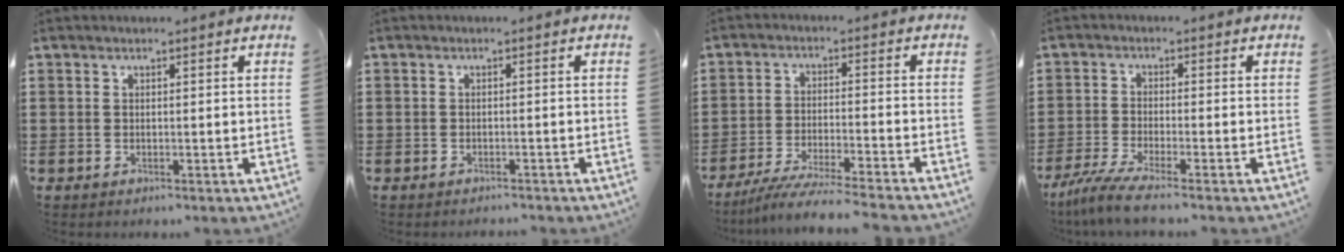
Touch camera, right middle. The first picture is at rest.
{"total": 0.9, "force": [-0.8, 0.2, -0.1], "torque": [-0.001, 0.002, -0.019]}
{"total": 5.5, "force": [-5.1, -0.6, 2.0], "torque": [-0.046, -0.022, -0.099]}
{"total": 4.3, "force": [-3.3, -0.3, 2.7], "torque": [-0.076, -0.025, -0.068]}